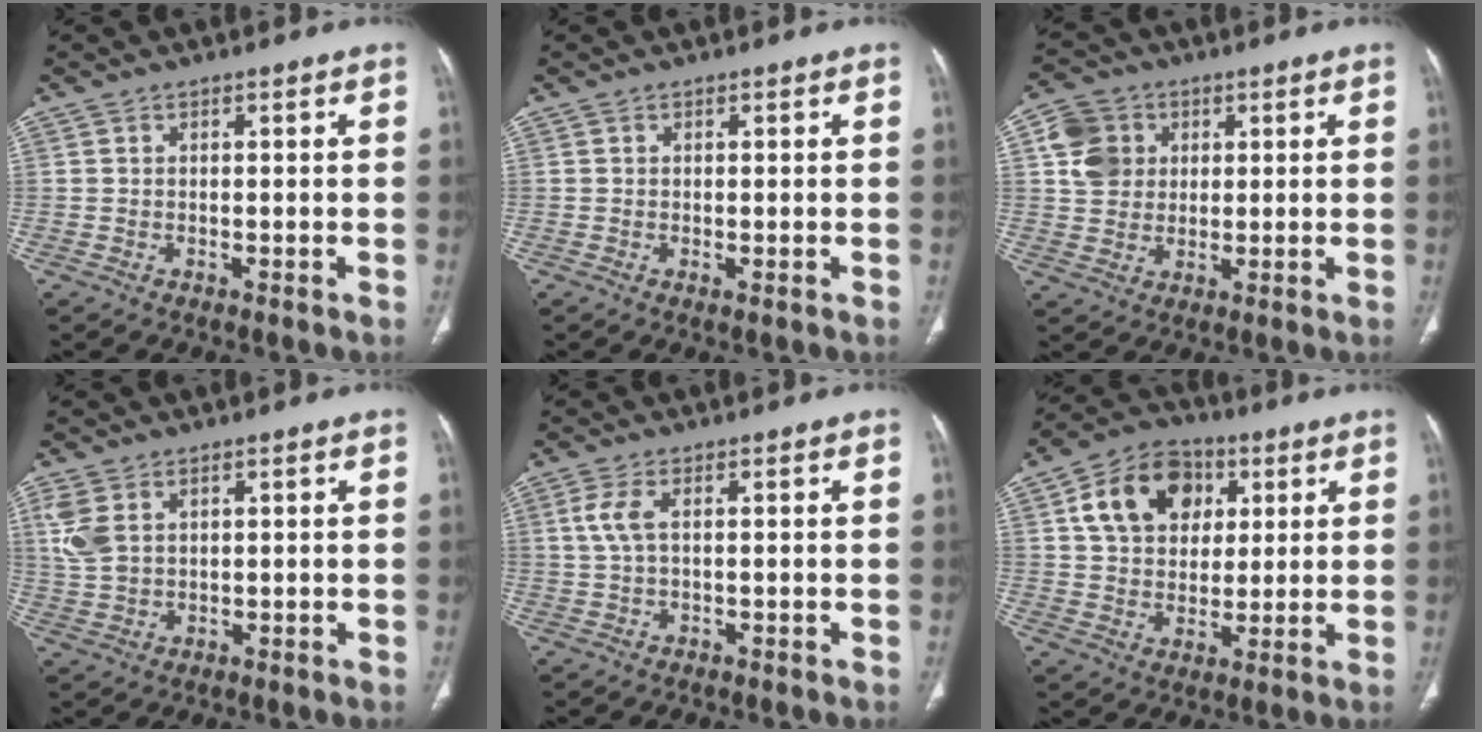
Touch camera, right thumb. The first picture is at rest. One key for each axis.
{"total": 0.5, "fx": -0.1, "fy": 0.2, "fz": 0.5, "tx": -0.014, "ty": -0.004, "tz": -0.001}
{"total": 8.1, "fx": 2.3, "fy": 7.0, "fz": 3.3, "tx": -0.042, "ty": 0.000, "tz": 0.042}
{"total": 5.9, "fx": 2.4, "fy": 3.5, "fz": 4.0, "tx": -0.099, "ty": -0.001, "tz": 0.058}
{"total": 3.7, "fx": 0.9, "fy": 1.4, "fz": 3.3, "tx": -0.094, "ty": 0.009, "tz": 0.021}
{"total": 14.3, "fx": 4.8, "fy": 10.7, "fz": 8.2, "tx": -0.112, "ty": 0.001, "tz": 0.076}